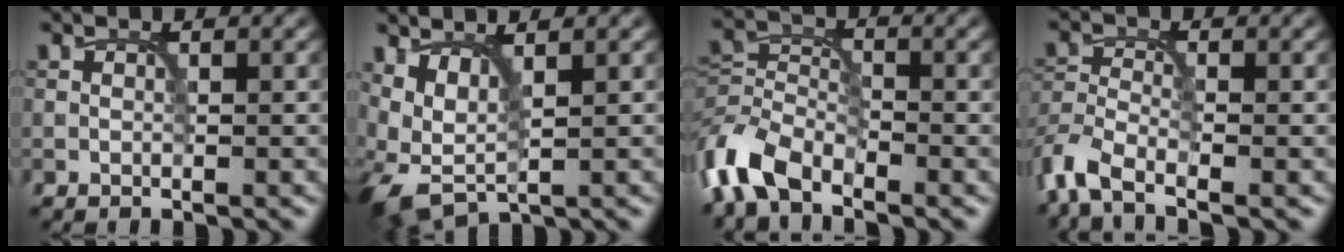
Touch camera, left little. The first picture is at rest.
{"total": 5.0, "force": [0.8, 2.5, 4.3], "torque": [-0.103, -0.002, 0.016]}
{"total": 6.1, "force": [-4.3, 2.8, 3.3], "torque": [-0.072, -0.001, -0.101]}
{"total": 4.6, "force": [-3.5, 1.5, 2.6], "torque": [-0.061, -0.009, -0.083]}